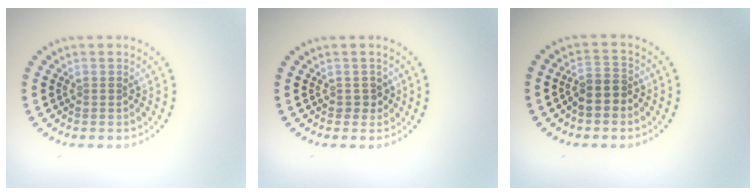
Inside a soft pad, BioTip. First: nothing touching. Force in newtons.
{"total": 1.1, "press": 1.0, "slide": 0.4}
{"total": 2.6, "press": 2.3, "slide": 1.2}